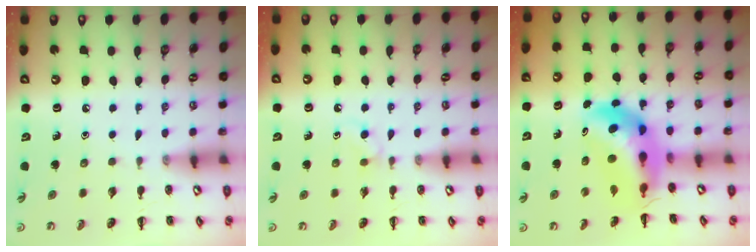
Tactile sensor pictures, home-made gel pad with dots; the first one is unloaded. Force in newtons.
{"total": 2.6, "press": 2.3, "slide": 1.2}
{"total": 7.9, "press": 7.6, "slide": 2.4}